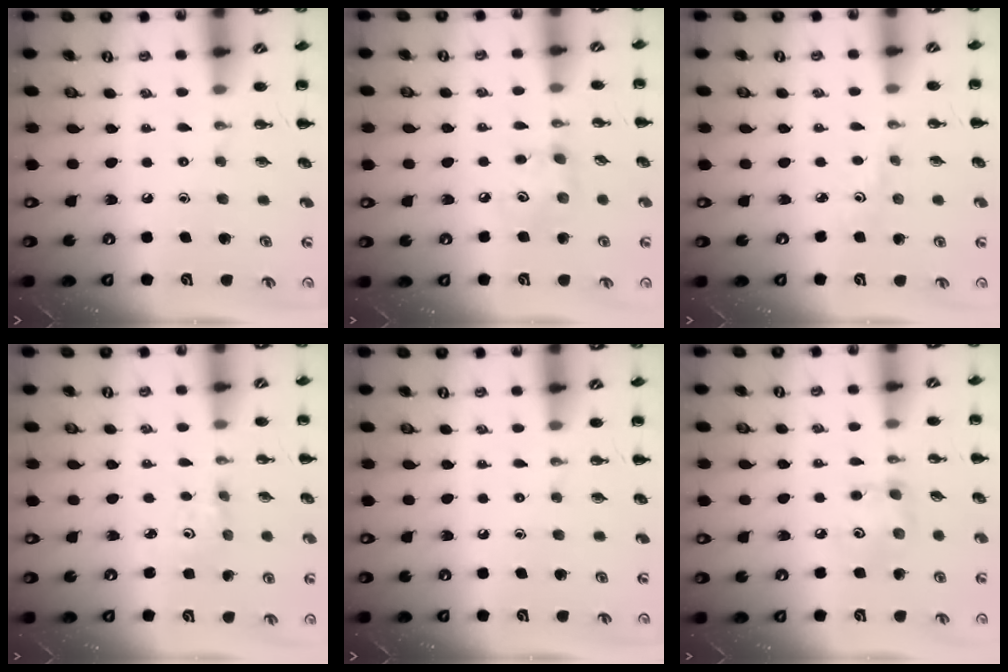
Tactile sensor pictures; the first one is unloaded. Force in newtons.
{"total": 5.1, "press": 5.0, "slide": 0.7}
{"total": 2.2, "press": 2.1, "slide": 0.7}
{"total": 1.4, "press": 1.3, "slide": 0.5}
{"total": 0.0}
{"total": 5.2, "press": 5.2, "slide": 0.5}